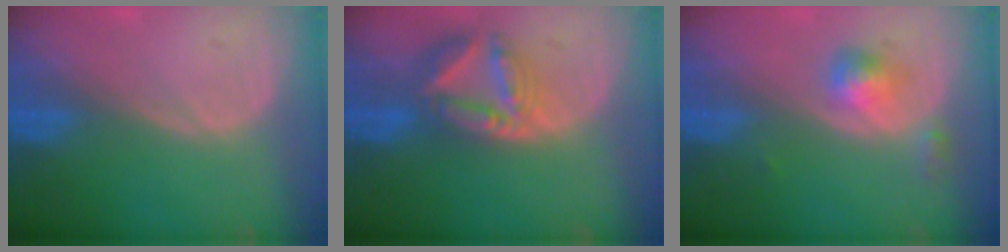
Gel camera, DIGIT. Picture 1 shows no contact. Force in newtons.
{"total": 8.2, "press": 7.1, "slide": 4.2}
{"total": 3.3, "press": 3.3, "slide": 0.2}